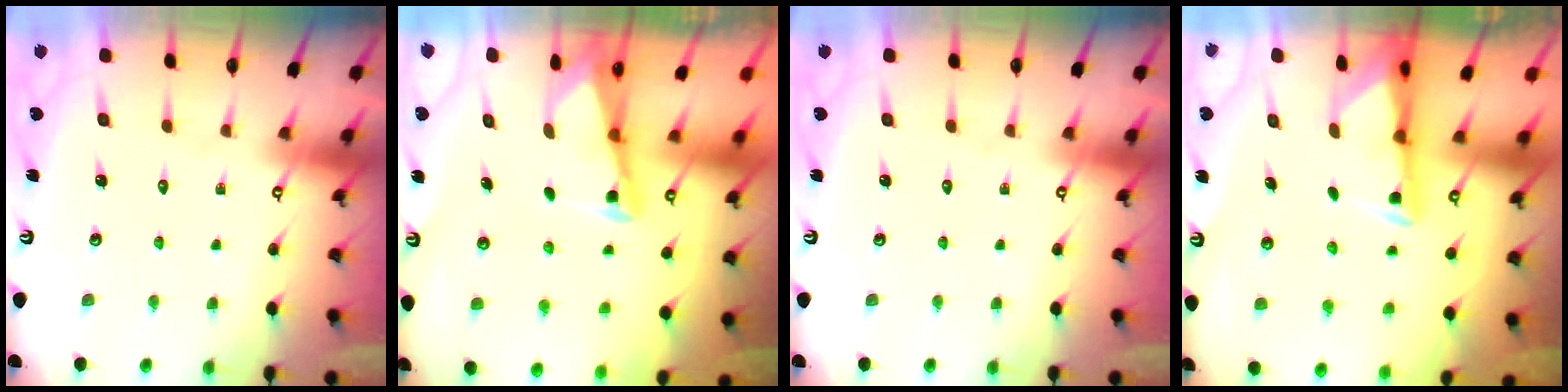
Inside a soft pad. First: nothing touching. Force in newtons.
{"total": 3.0, "press": 2.9, "slide": 0.4}
{"total": 0.0}
{"total": 2.7, "press": 2.6, "slide": 0.7}